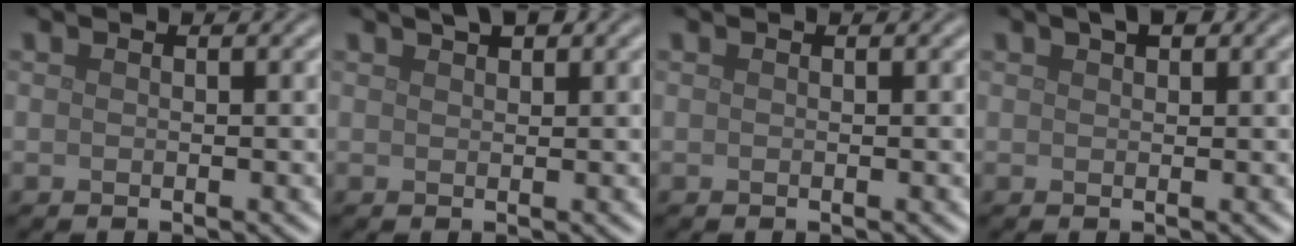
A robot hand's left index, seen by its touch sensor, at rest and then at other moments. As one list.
[{"total": 1.8, "force": [1.4, 0.6, 0.9], "torque": [-0.011, 0.002, 0.021]}, {"total": 0.0}, {"total": 1.6, "force": [1.1, 0.8, 0.9], "torque": [-0.011, 0.005, 0.018]}]